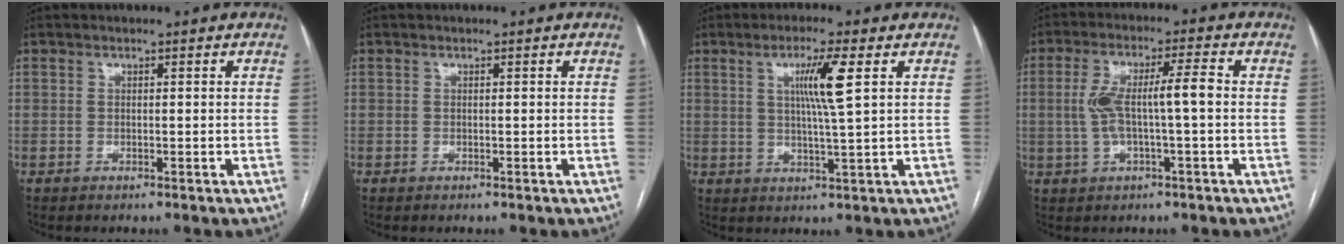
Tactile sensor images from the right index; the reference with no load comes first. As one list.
[{"total": 0.0}, {"total": 6.7, "force": [2.1, -0.6, 6.4], "torque": [-0.116, -0.004, 0.039]}, {"total": 8.0, "force": [0.0, 1.1, 7.9], "torque": [-0.159, 0.021, -0.001]}]